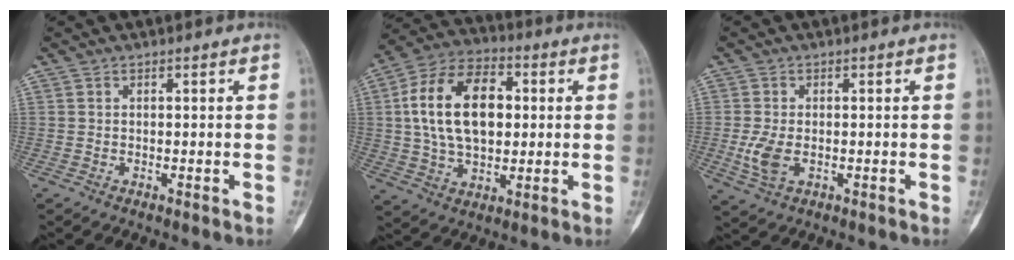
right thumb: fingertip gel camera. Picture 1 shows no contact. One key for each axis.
{"total": 18.0, "fx": 2.4, "fy": 11.2, "fz": 13.8, "tx": -0.224, "ty": 0.014, "tz": 0.040}
{"total": 4.9, "fx": -0.8, "fy": 2.8, "fz": 3.9, "tx": -0.093, "ty": -0.008, "tz": -0.013}